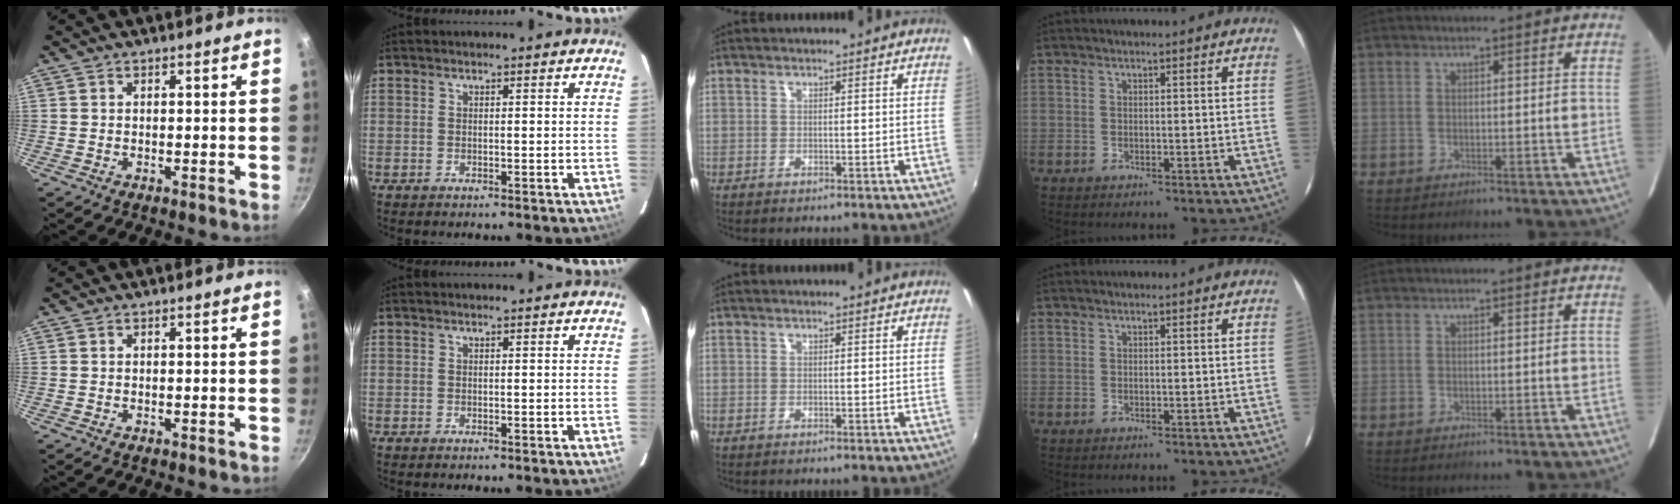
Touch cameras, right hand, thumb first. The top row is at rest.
{}